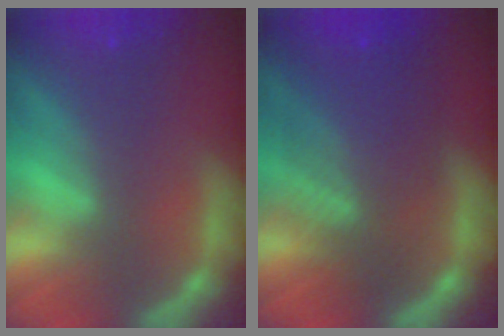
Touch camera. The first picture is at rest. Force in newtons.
{"total": 8.5}